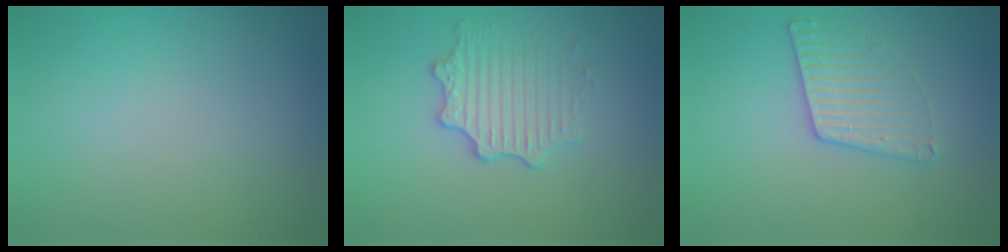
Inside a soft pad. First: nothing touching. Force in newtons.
{"total": 3.0, "press": 2.7, "slide": 1.4}
{"total": 2.3, "press": 1.9, "slide": 1.3}